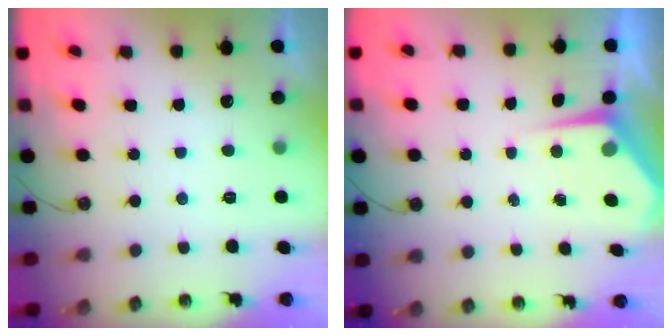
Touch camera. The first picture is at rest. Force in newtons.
{"total": 4.4, "press": 4.3, "slide": 0.6}